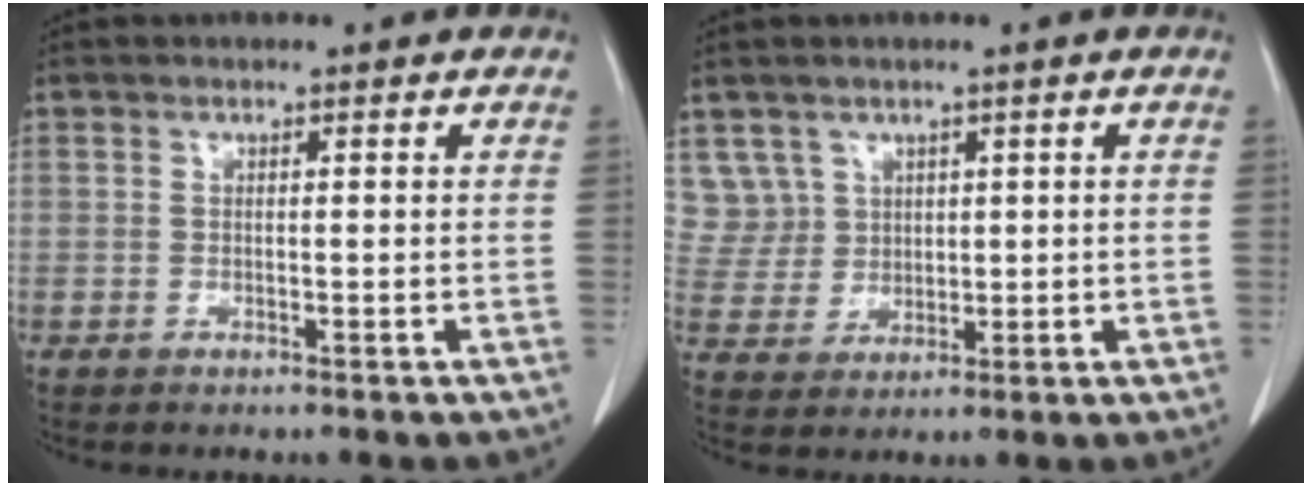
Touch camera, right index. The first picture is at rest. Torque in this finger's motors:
{"motor_torque": [-0.01, 0.13, 0.02, 0.04]}